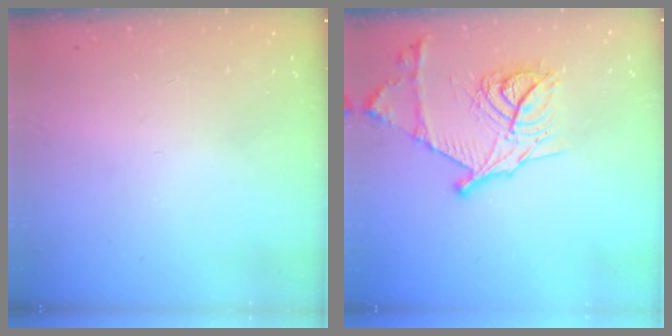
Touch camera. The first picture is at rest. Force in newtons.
{"total": 18.8, "press": 18.8, "slide": 1.3}